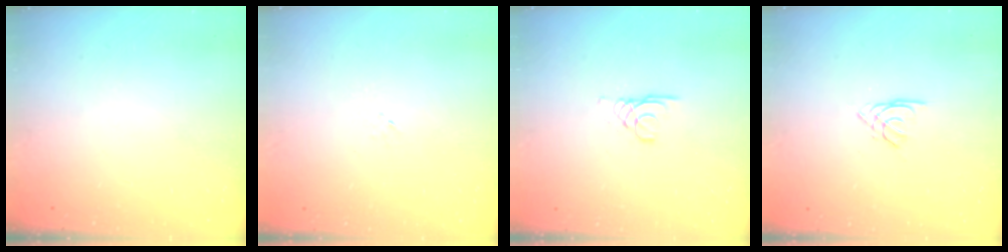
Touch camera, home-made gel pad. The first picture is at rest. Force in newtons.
{"total": 0.0}
{"total": 1.7, "press": 1.7, "slide": 0.1}
{"total": 2.5, "press": 2.4, "slide": 0.5}